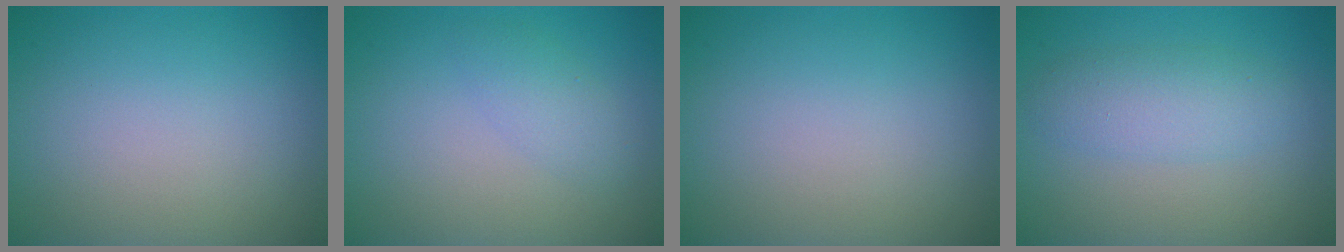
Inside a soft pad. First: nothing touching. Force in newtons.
{"total": 1.9, "press": 1.9, "slide": 0.0}
{"total": 0.0}
{"total": 3.3, "press": 3.3, "slide": 0.1}